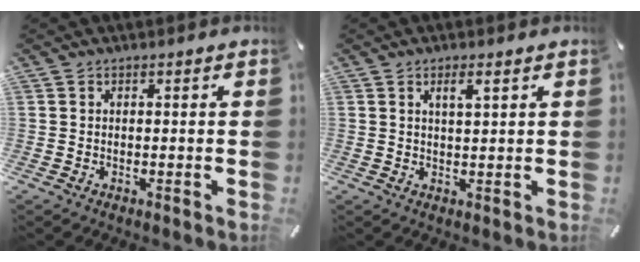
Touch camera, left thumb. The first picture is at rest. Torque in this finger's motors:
{"motor_torque": [0.41, 0.46, 0.40, -0.30, 0.16]}